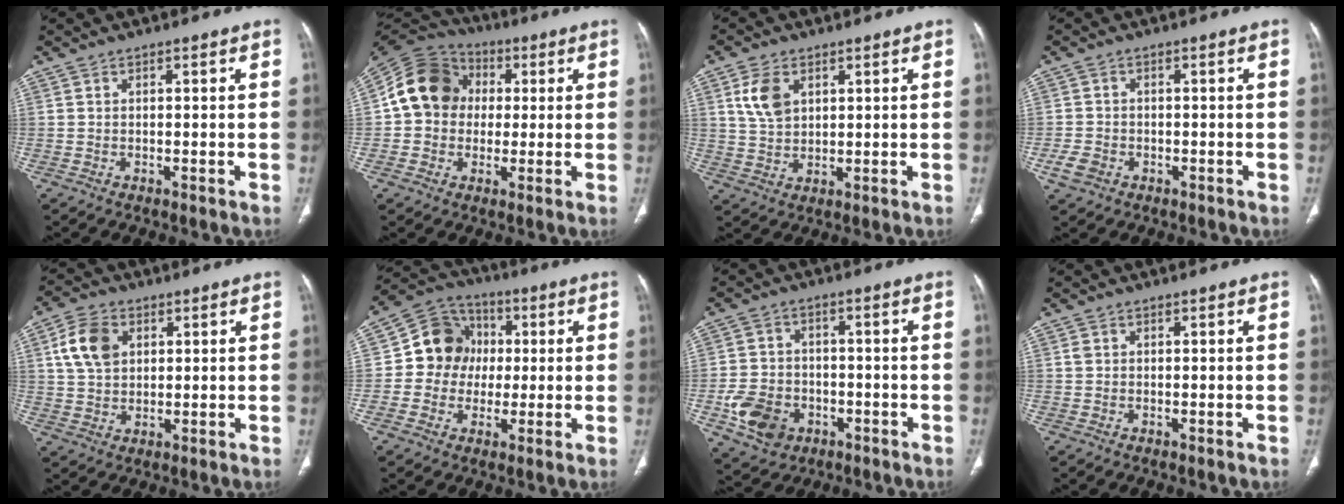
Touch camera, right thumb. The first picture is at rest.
{"total": 13.8, "force": [1.5, 11.7, 7.0], "torque": [-0.110, 0.026, 0.017]}
{"total": 6.7, "force": [2.7, 4.3, 4.4], "torque": [-0.076, -0.008, 0.058]}
{"total": 3.4, "force": [-1.4, 2.6, 1.6], "torque": [-0.031, 0.006, -0.021]}
{"total": 8.7, "force": [2.8, 6.1, 5.5], "torque": [-0.094, -0.001, 0.053]}
{"total": 11.4, "force": [0.5, 10.4, 4.6], "torque": [-0.039, 0.021, -0.002]}
{"total": 9.6, "force": [-3.5, 7.6, 4.8], "torque": [-0.073, 0.019, -0.052]}
{"total": 0.7, "force": [0.2, 0.6, 0.3], "torque": [-0.005, 0.005, 0.004]}